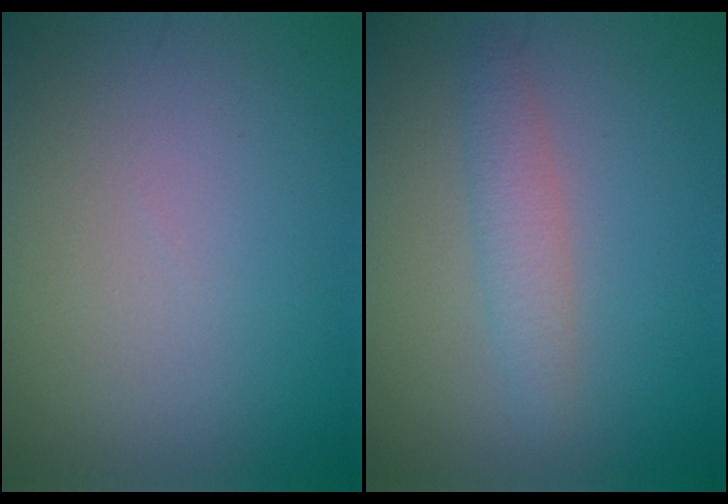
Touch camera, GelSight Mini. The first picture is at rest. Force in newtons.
{"total": 2.1, "press": 2.1, "slide": 0.1}